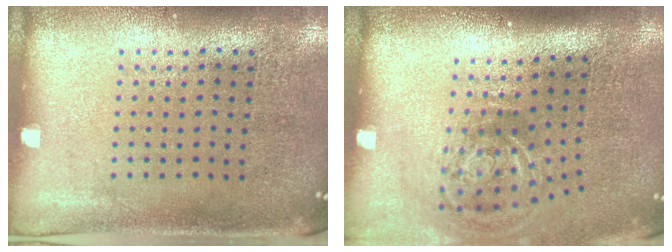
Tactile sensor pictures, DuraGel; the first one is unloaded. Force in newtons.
{"total": 2.1, "press": 1.2, "slide": 1.7}